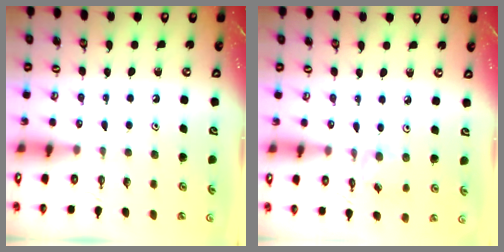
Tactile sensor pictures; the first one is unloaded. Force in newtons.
{"total": 2.9, "press": 2.9, "slide": 0.1}